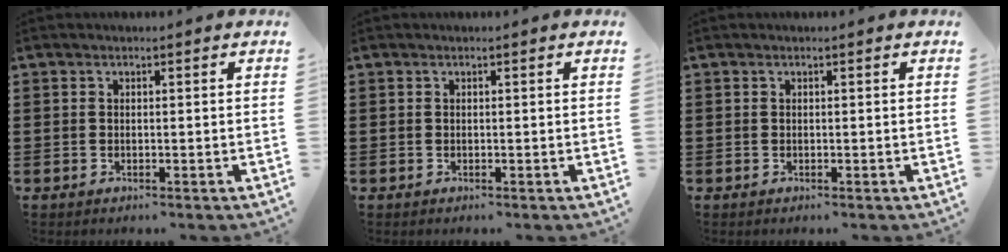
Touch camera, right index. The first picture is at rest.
{"total": 0.0}
{"total": 0.0}